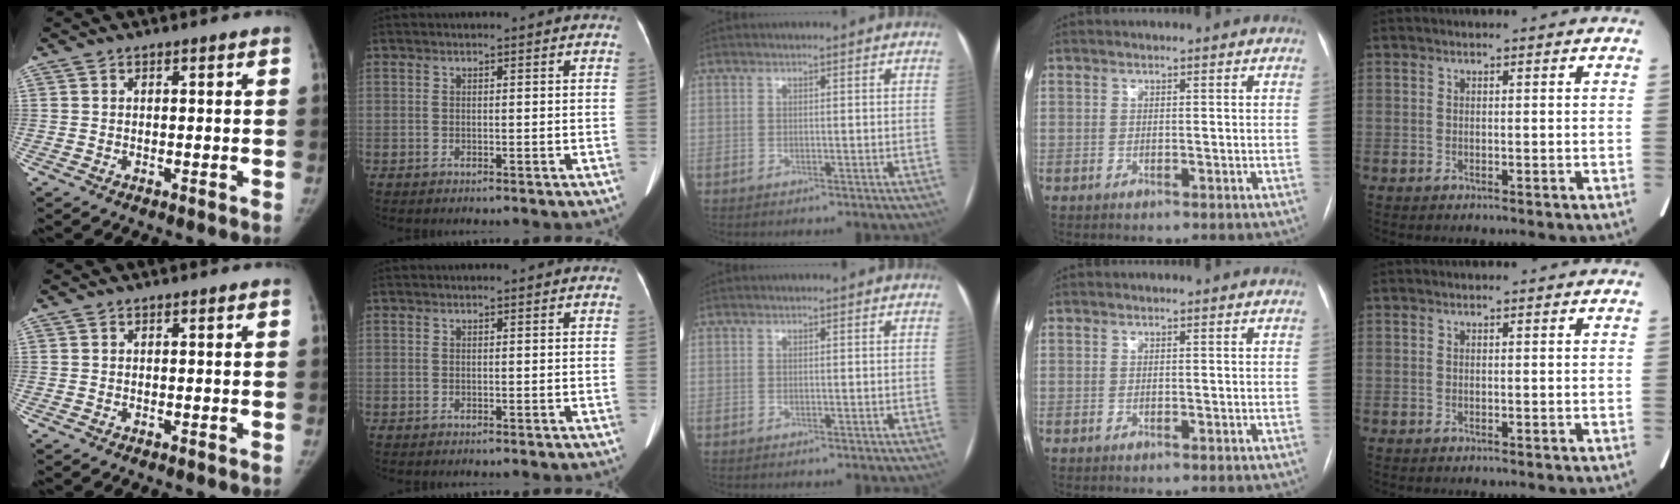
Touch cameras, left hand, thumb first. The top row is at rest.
{}